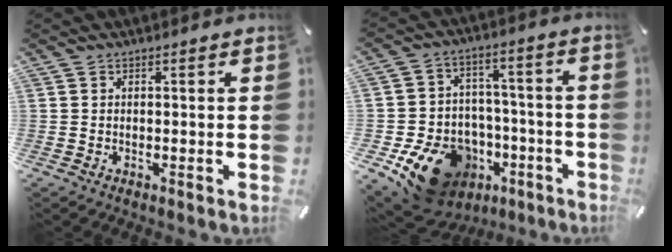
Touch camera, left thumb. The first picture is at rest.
{"total": 16.8, "force": [-8.6, 12.2, 7.9], "torque": [-0.120, 0.047, -0.128]}